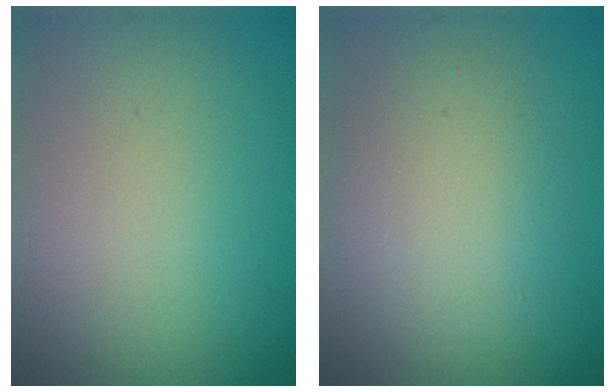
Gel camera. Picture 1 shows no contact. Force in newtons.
{"total": 3.7, "press": 3.7, "slide": 0.3}